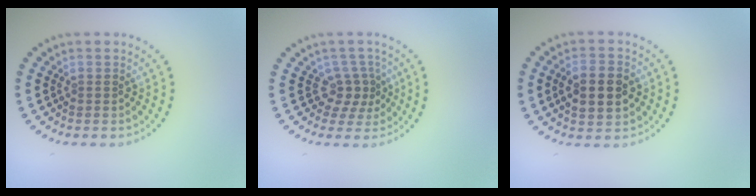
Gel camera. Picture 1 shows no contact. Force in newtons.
{"total": 2.6, "press": 1.8, "slide": 1.8}
{"total": 4.5, "press": 4.5, "slide": 0.2}